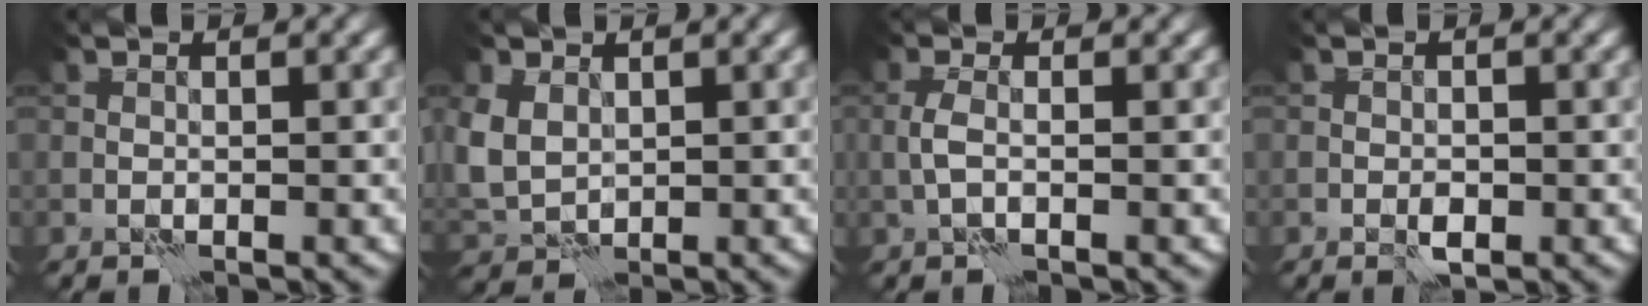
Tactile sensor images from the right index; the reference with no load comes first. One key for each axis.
{"total": 4.1, "fx": 1.1, "fy": 3.2, "fz": 2.3, "tx": -0.072, "ty": -0.007, "tz": 0.024}
{"total": 1.3, "fx": -0.2, "fy": 0.3, "fz": 1.2, "tx": -0.030, "ty": 0.003, "tz": -0.009}
{"total": 1.1, "fx": -0.5, "fy": 0.6, "fz": 0.9, "tx": -0.014, "ty": 0.000, "tz": -0.010}